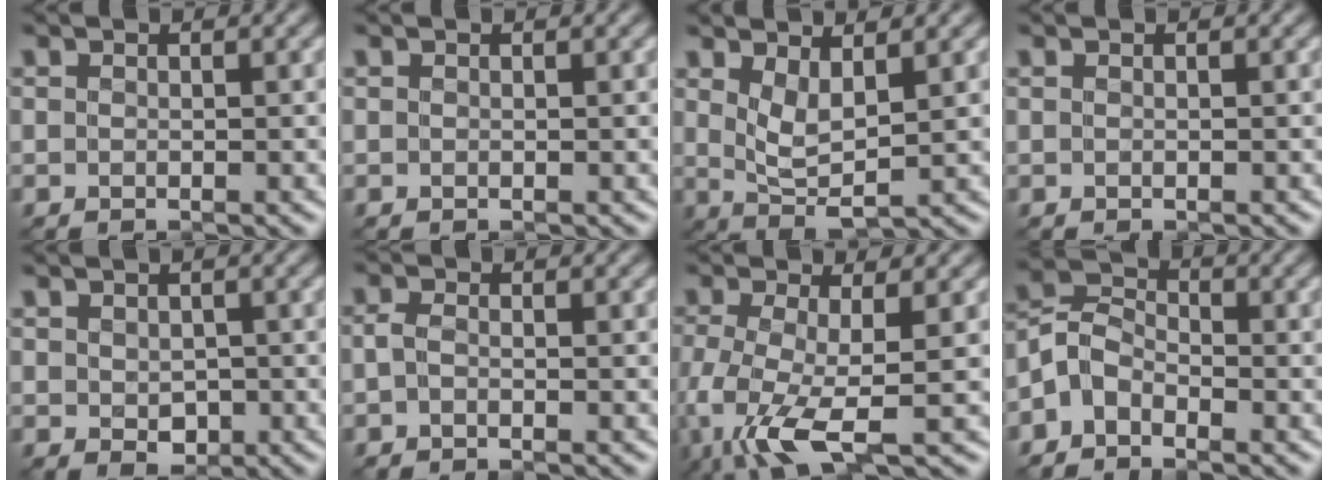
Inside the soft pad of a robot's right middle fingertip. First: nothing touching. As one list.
[{"total": 0.0}, {"total": 3.2, "force": [1.3, 1.1, 2.7], "torque": [-0.062, -0.012, 0.030]}, {"total": 0.0}, {"total": 1.8, "force": [-0.1, 1.4, 1.2], "torque": [-0.021, -0.008, 0.003]}, {"total": 1.0, "force": [-0.6, 0.5, 0.8], "torque": [-0.022, -0.003, -0.013]}, {"total": 6.9, "force": [-2.9, 2.0, 6.0], "torque": [-0.146, -0.021, -0.058]}, {"total": 3.2, "force": [-2.0, 2.0, 1.5], "torque": [-0.035, 0.009, -0.051]}]